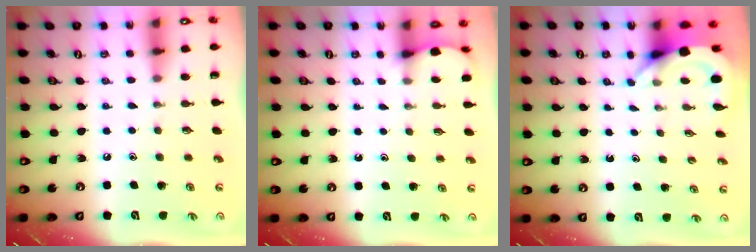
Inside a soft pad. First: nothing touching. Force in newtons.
{"total": 1.9, "press": 1.9, "slide": 0.2}
{"total": 3.7, "press": 3.7, "slide": 0.2}